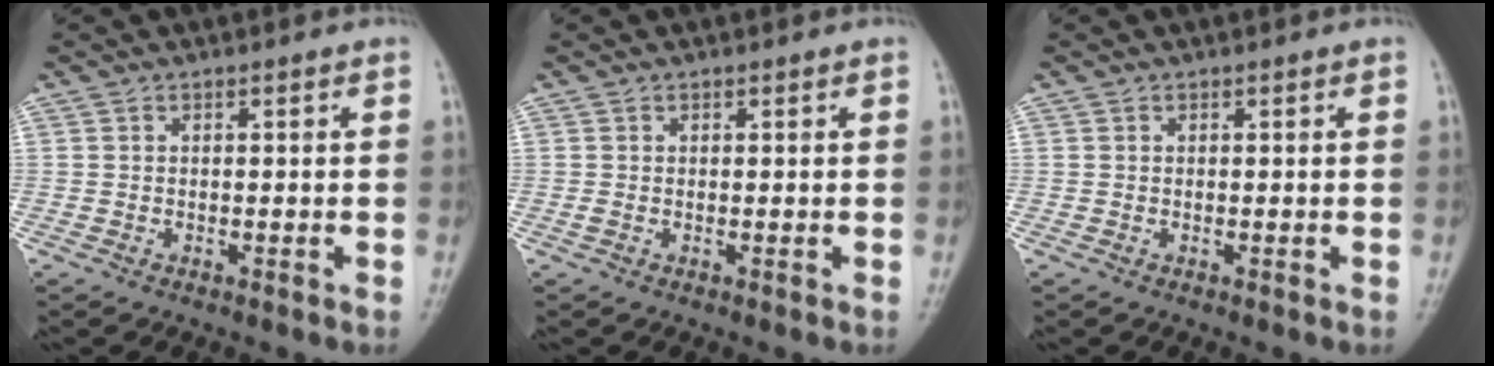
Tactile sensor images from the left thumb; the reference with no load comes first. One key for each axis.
{"total": 0.6, "fx": -0.2, "fy": 0.4, "fz": 0.5, "tx": -0.016, "ty": -0.002, "tz": -0.004}
{"total": 0.0}